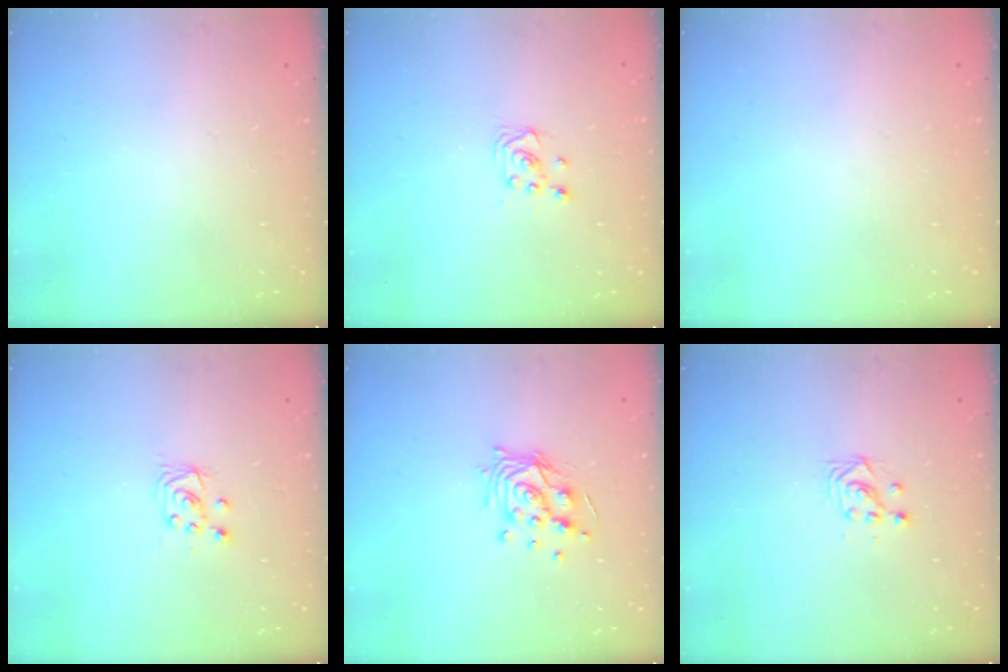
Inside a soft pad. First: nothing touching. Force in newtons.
{"total": 2.2, "press": 2.2, "slide": 0.3}
{"total": 0.0}
{"total": 4.0, "press": 4.0, "slide": 0.4}
{"total": 11.5, "press": 11.4, "slide": 1.0}
{"total": 2.9, "press": 2.9, "slide": 0.2}